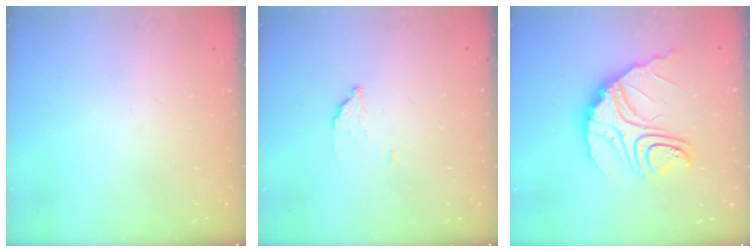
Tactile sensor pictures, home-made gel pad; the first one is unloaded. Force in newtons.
{"total": 1.8, "press": 1.8, "slide": 0.1}
{"total": 14.7, "press": 14.7, "slide": 1.1}